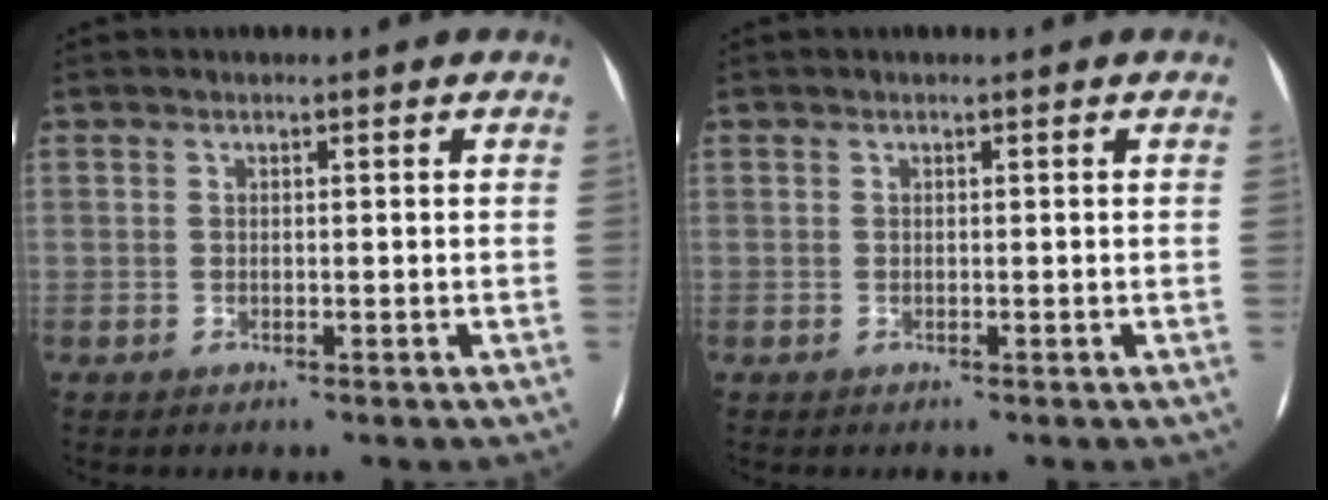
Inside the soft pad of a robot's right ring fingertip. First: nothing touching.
{"total": 0.0}